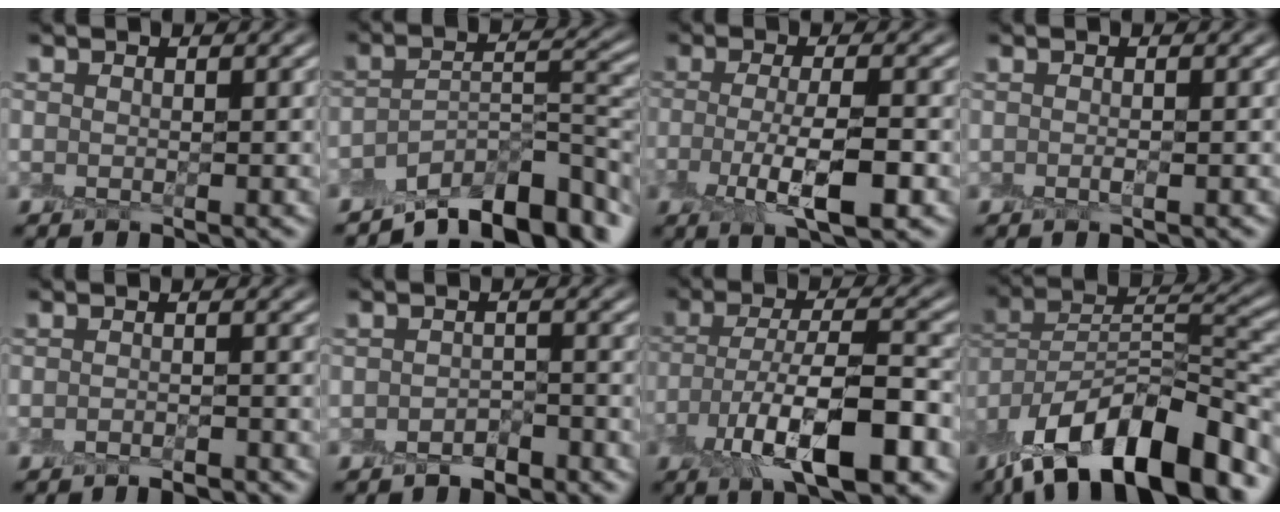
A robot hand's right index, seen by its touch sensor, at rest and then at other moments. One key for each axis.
{"total": 9.7, "fx": -7.0, "fy": 3.2, "fz": 5.9, "tx": -0.077, "ty": -0.005, "tz": -0.116}
{"total": 5.2, "fx": -1.4, "fy": 1.4, "fz": 4.8, "tx": -0.093, "ty": -0.004, "tz": -0.028}
{"total": 0.6, "fx": 0.0, "fy": -0.1, "fz": 0.5, "tx": -0.010, "ty": -0.003, "tz": -0.002}
{"total": 1.6, "fx": -1.4, "fy": 0.1, "fz": 0.8, "tx": -0.009, "ty": -0.001, "tz": -0.026}
{"total": 1.4, "fx": -1.1, "fy": 0.6, "fz": 0.7, "tx": -0.011, "ty": 0.005, "tz": -0.021}
{"total": 9.6, "fx": -3.8, "fy": 3.3, "fz": 8.2, "tx": -0.139, "ty": 0.002, "tz": -0.068}
{"total": 14.8, "fx": -9.8, "fy": 5.6, "fz": 9.6, "tx": -0.166, "ty": 0.021, "tz": -0.172}